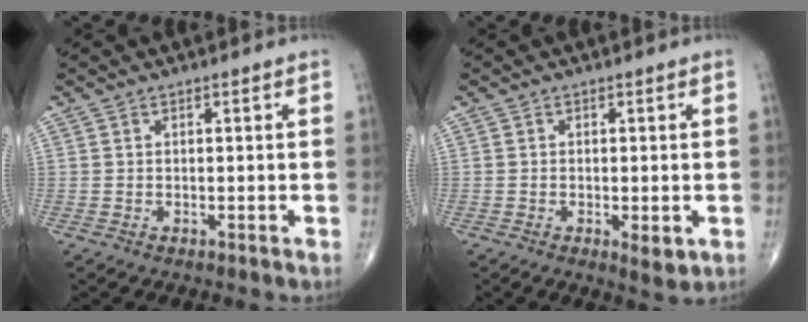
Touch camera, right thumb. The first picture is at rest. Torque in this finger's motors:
{"motor_torque": [0.46, 0.64, 0.17, 0.21, 0.13]}